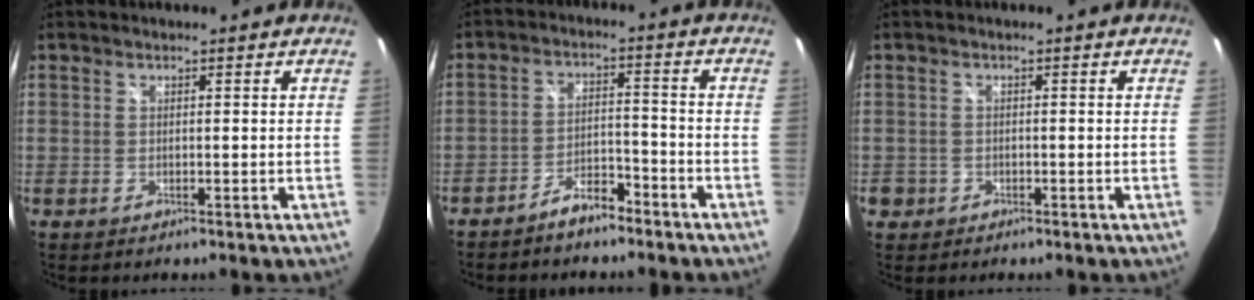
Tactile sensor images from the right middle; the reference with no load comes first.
{"total": 5.5, "force": [-4.7, 1.9, 2.3], "torque": [-0.055, 0.015, -0.074]}
{"total": 2.4, "force": [-0.9, 2.1, 0.6], "torque": [-0.017, -0.002, -0.014]}